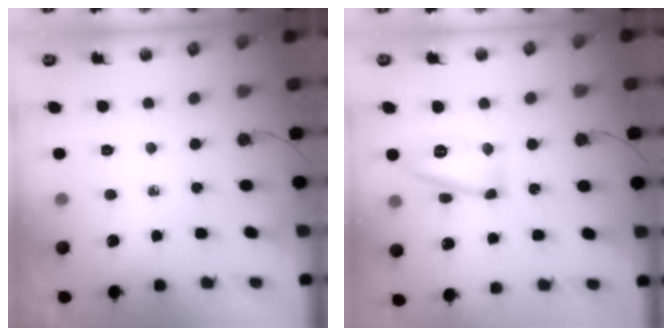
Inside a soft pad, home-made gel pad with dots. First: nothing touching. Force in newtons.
{"total": 12.0, "press": 12.0, "slide": 0.7}